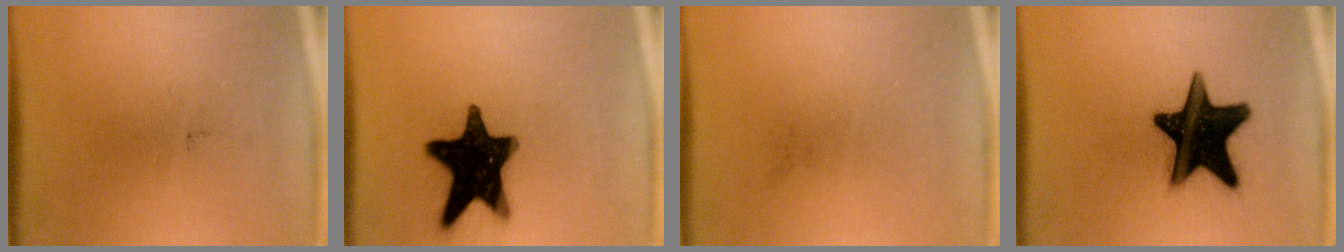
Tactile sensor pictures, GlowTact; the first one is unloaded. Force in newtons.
{"total": 18.6}
{"total": 0.0}
{"total": 19.2}